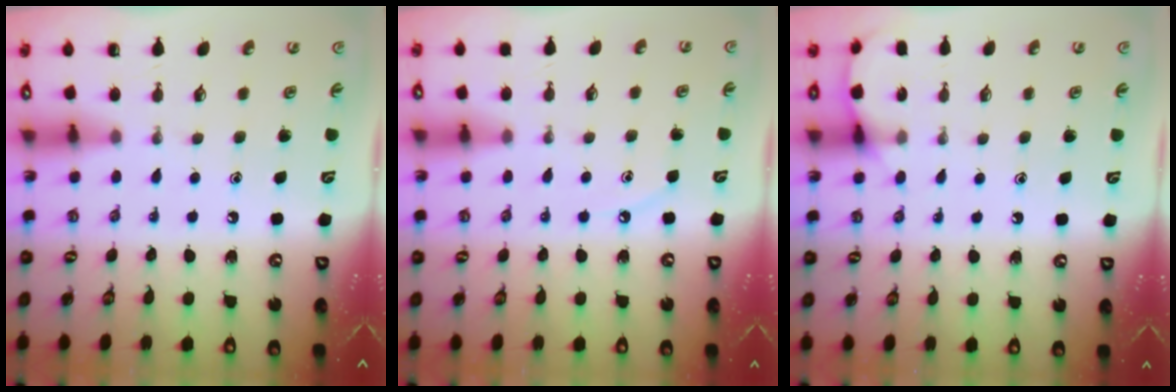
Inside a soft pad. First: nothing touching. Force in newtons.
{"total": 3.4, "press": 3.3, "slide": 0.3}
{"total": 5.3, "press": 5.2, "slide": 0.7}